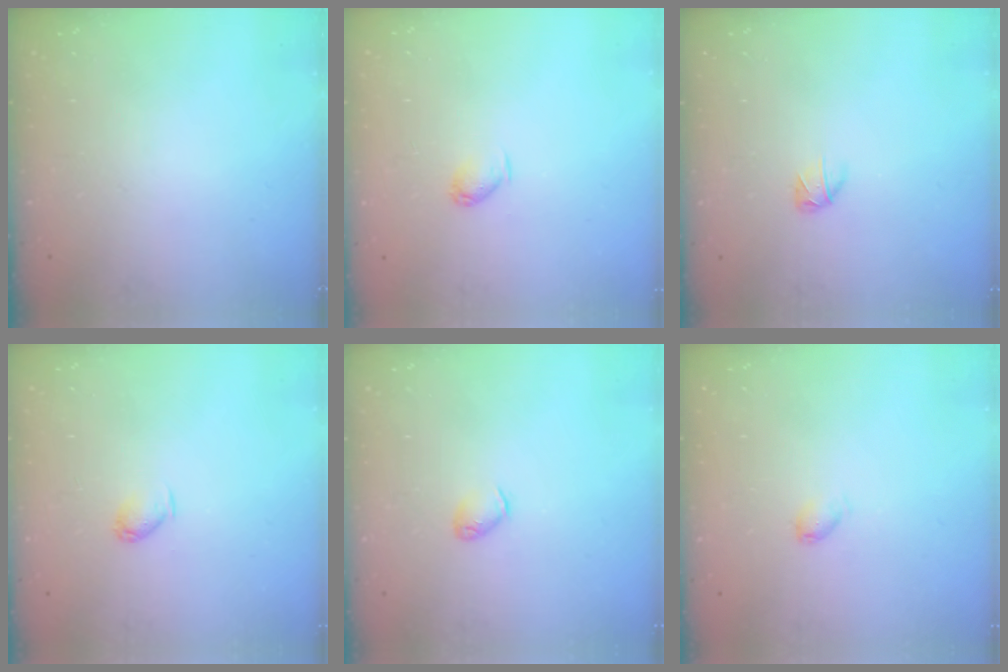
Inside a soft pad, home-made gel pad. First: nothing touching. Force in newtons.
{"total": 3.6, "press": 3.6, "slide": 0.6}
{"total": 2.8, "press": 2.7, "slide": 0.5}
{"total": 3.6, "press": 3.6, "slide": 0.6}
{"total": 3.0, "press": 2.9, "slide": 0.7}
{"total": 2.9, "press": 2.9, "slide": 0.4}